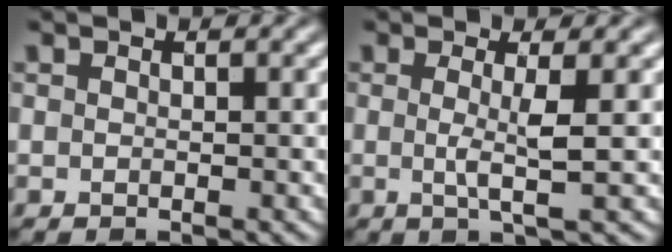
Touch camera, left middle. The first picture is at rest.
{"total": 2.8, "force": [0.1, 0.4, 2.8], "torque": [-0.051, -0.007, -0.003]}